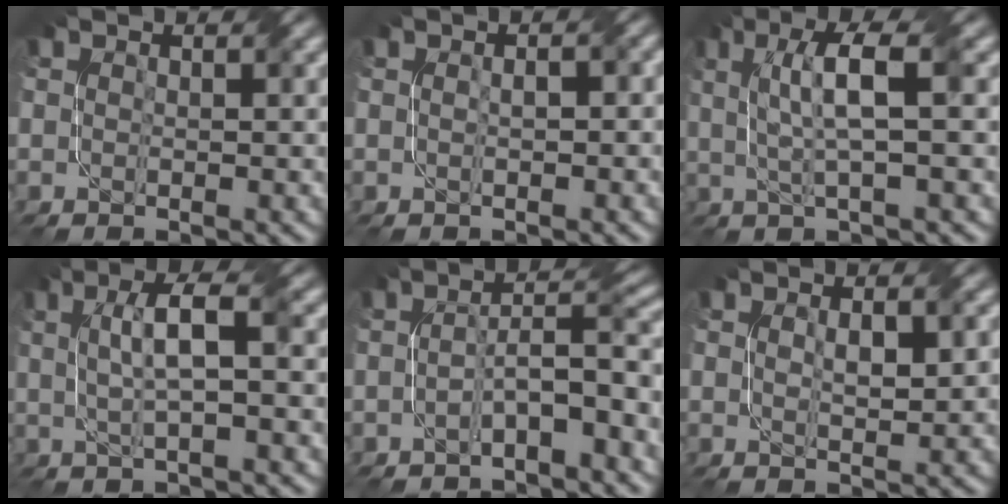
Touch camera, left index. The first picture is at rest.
{"total": 1.6, "force": [0.3, 0.6, 1.5], "torque": [-0.018, 0.003, 0.000]}
{"total": 5.1, "force": [1.1, 1.0, 4.9], "torque": [-0.097, 0.008, 0.025]}
{"total": 4.5, "force": [0.7, 1.0, 4.3], "torque": [-0.081, 0.010, 0.016]}
{"total": 4.7, "force": [-1.7, 0.9, 4.2], "torque": [-0.073, 0.021, -0.032]}
{"total": 1.8, "force": [0.5, 0.5, 1.7], "torque": [-0.034, 0.001, 0.012]}